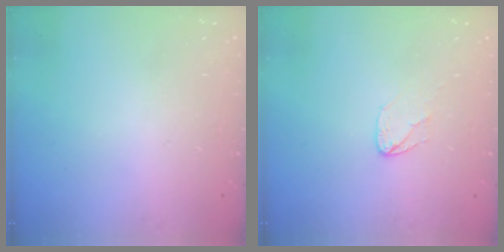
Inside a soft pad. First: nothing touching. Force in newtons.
{"total": 4.5, "press": 4.4, "slide": 0.3}